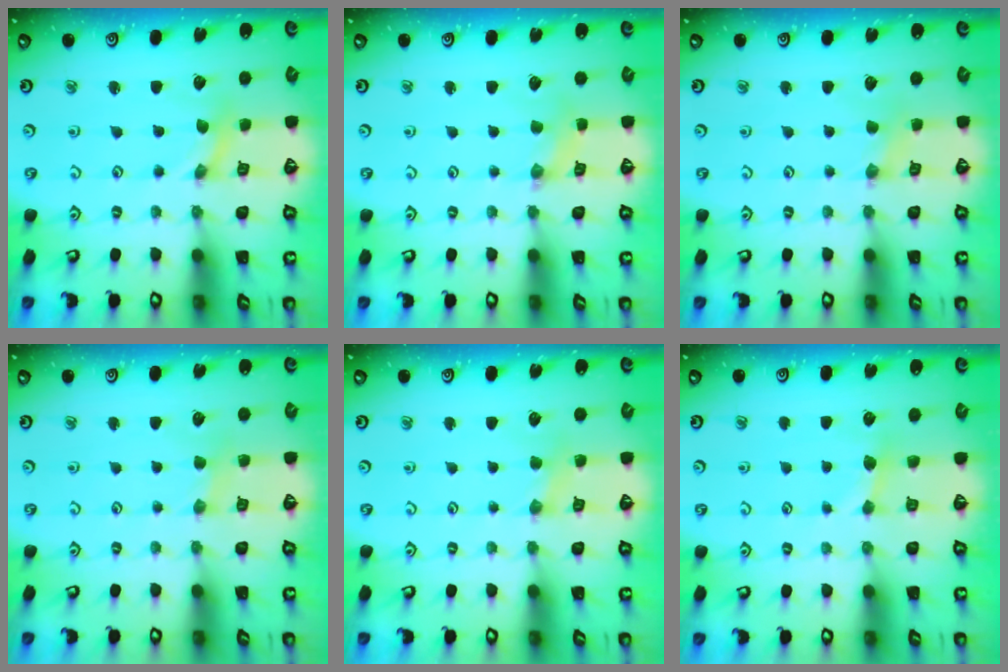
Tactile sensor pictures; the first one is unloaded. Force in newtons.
{"total": 2.3, "press": 2.2, "slide": 0.3}
{"total": 1.8, "press": 1.8, "slide": 0.4}
{"total": 1.9, "press": 1.8, "slide": 0.4}
{"total": 2.2, "press": 2.2, "slide": 0.4}
{"total": 2.9, "press": 2.9, "slide": 0.4}